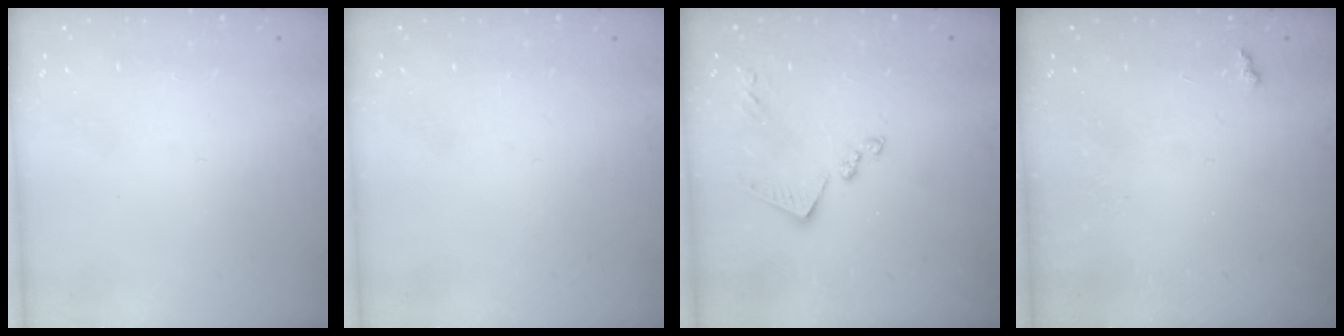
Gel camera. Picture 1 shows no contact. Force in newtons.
{"total": 0.0}
{"total": 10.3, "press": 10.3, "slide": 0.5}
{"total": 2.6, "press": 2.5, "slide": 0.5}